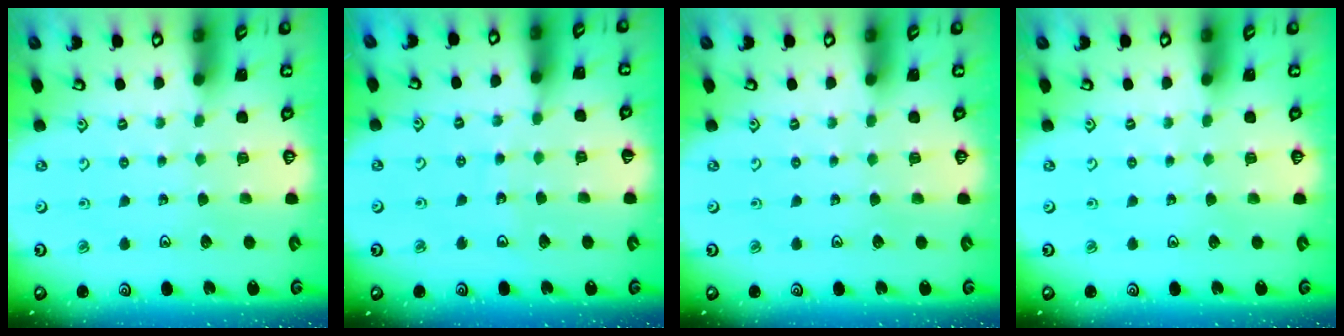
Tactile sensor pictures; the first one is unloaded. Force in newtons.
{"total": 3.8, "press": 3.8, "slide": 0.3}
{"total": 0.0}
{"total": 0.0}